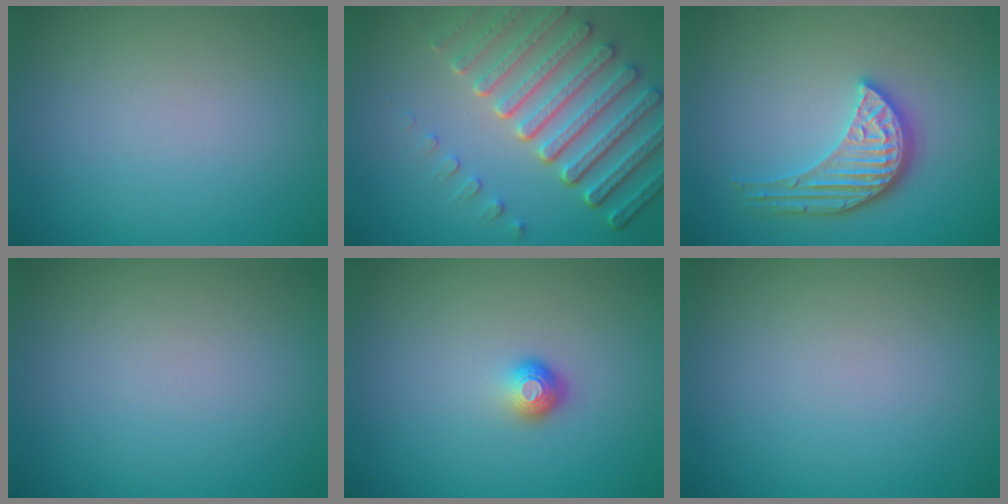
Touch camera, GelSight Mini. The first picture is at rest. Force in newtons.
{"total": 7.5, "press": 5.7, "slide": 4.9}
{"total": 4.3, "press": 3.6, "slide": 2.4}
{"total": 0.0}
{"total": 1.6, "press": 1.1, "slide": 1.2}
{"total": 0.0}